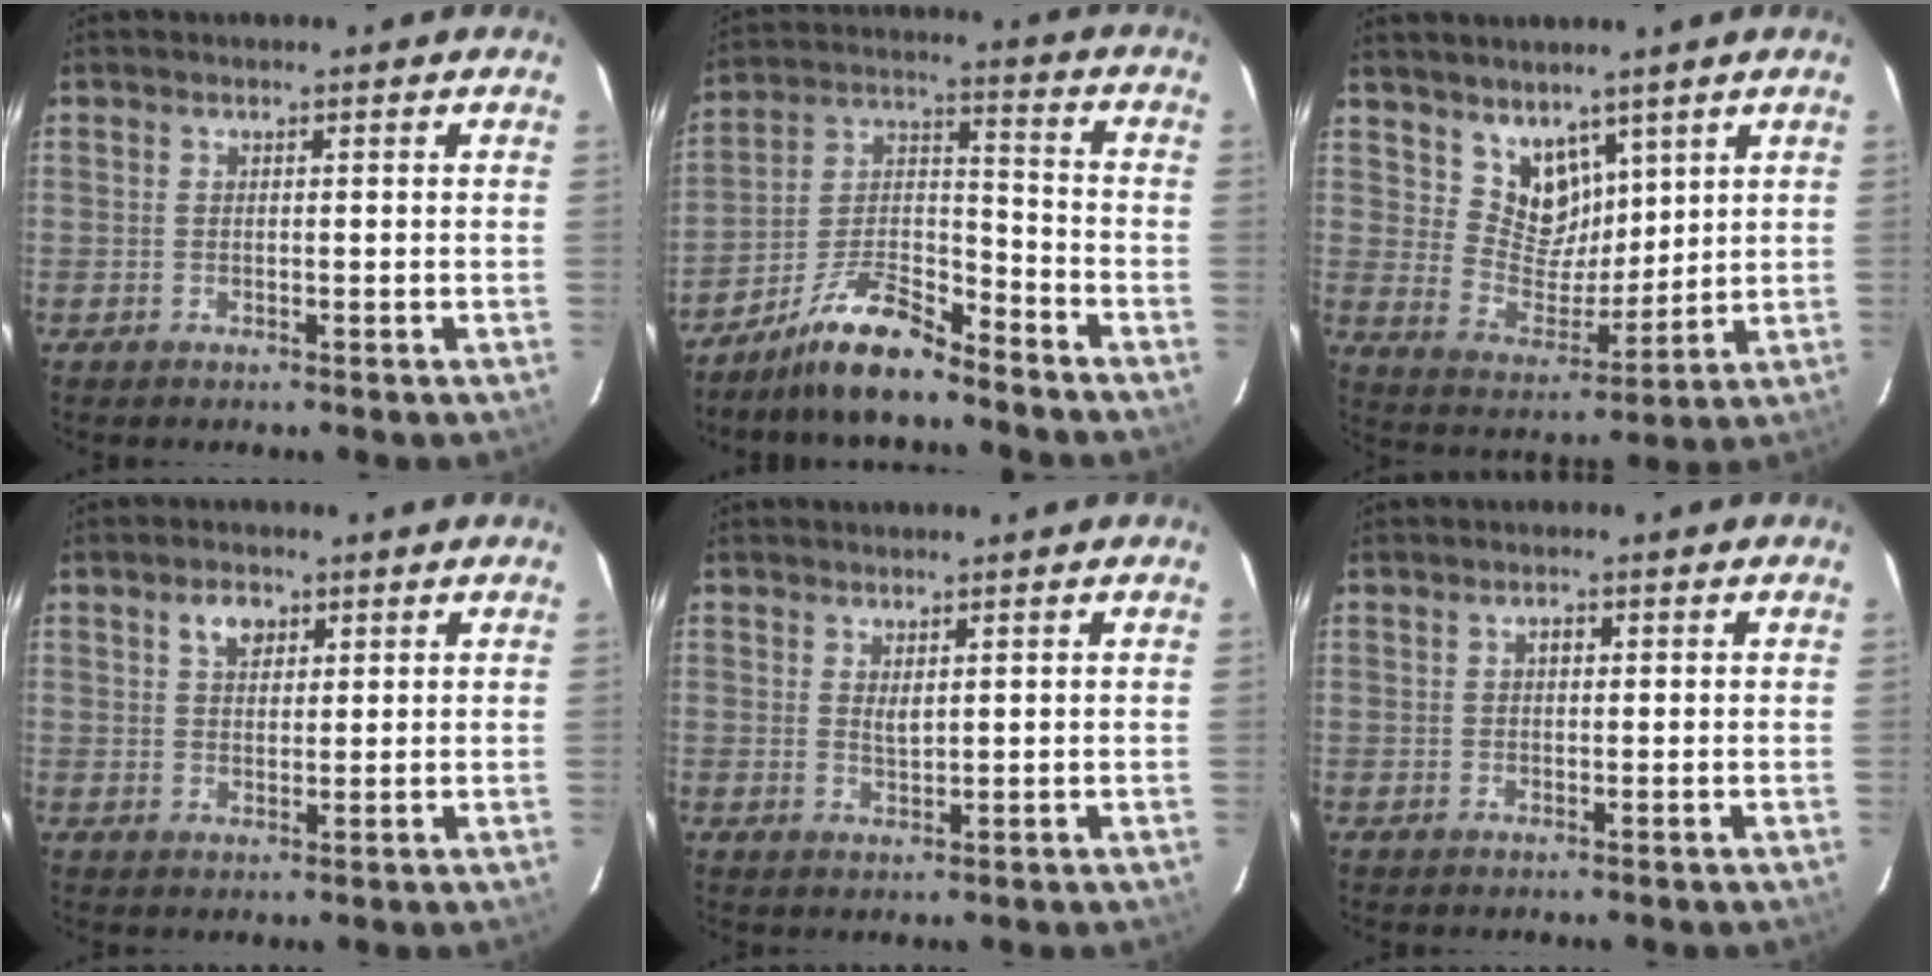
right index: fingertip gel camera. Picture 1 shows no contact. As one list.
[{"total": 11.6, "force": [-9.6, 2.4, 6.0], "torque": [-0.133, 0.020, -0.184]}, {"total": 8.8, "force": [6.0, 5.8, 2.8], "torque": [-0.043, -0.002, 0.125]}, {"total": 3.8, "force": [1.9, 2.4, 2.2], "torque": [-0.034, 0.011, 0.036]}, {"total": 1.9, "force": [1.0, 0.6, 1.5], "torque": [-0.025, -0.003, 0.018]}, {"total": 1.2, "force": [0.3, 0.8, 0.8], "torque": [-0.011, 0.007, 0.005]}]